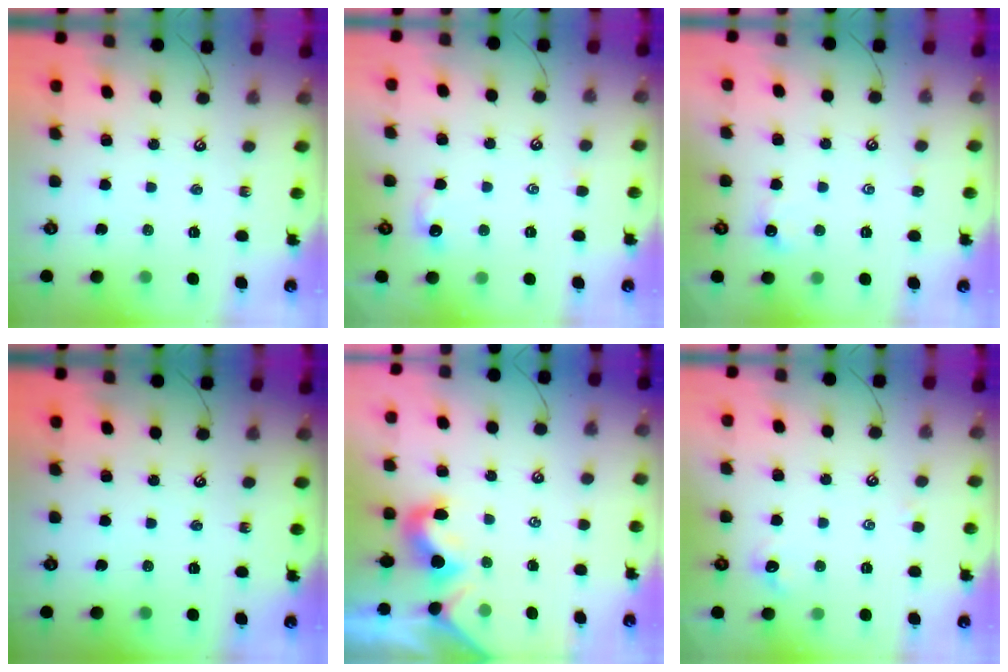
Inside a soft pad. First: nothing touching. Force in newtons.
{"total": 1.6, "press": 1.5, "slide": 0.4}
{"total": 0.6, "press": 0.5, "slide": 0.4}
{"total": 0.0}
{"total": 0.5, "press": 0.4, "slide": 0.4}
{"total": 0.9, "press": 0.6, "slide": 0.6}